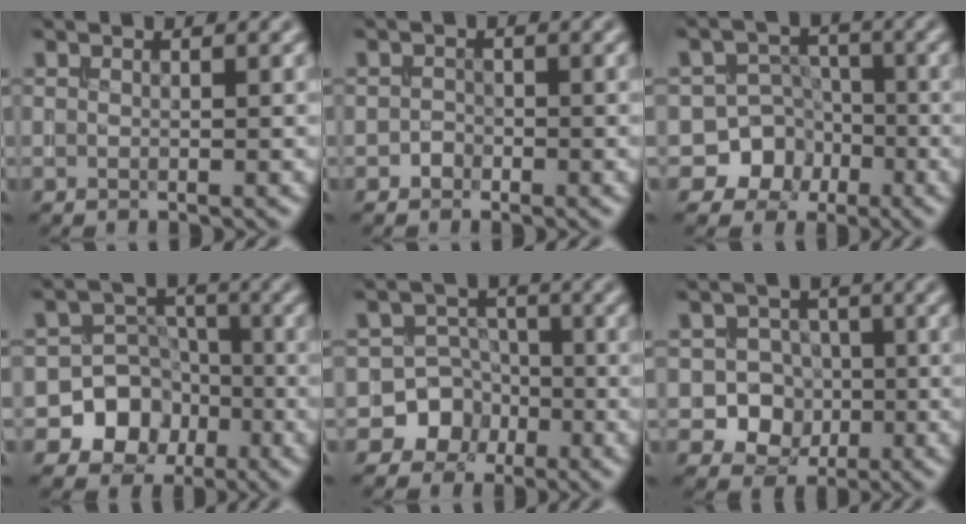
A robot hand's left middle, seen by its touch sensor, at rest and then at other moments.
{"total": 0.8, "force": [-0.6, 0.5, -0.1], "torque": [0.005, 0.000, -0.009]}
{"total": 7.5, "force": [-3.4, 6.7, 1.0], "torque": [0.007, -0.002, -0.074]}
{"total": 8.1, "force": [-3.6, 7.1, 1.9], "torque": [-0.004, -0.004, -0.085]}
{"total": 5.7, "force": [-2.6, 5.1, 0.5], "torque": [0.024, 0.000, -0.066]}
{"total": 5.4, "force": [-1.4, 4.9, 1.8], "torque": [-0.008, 0.011, -0.044]}